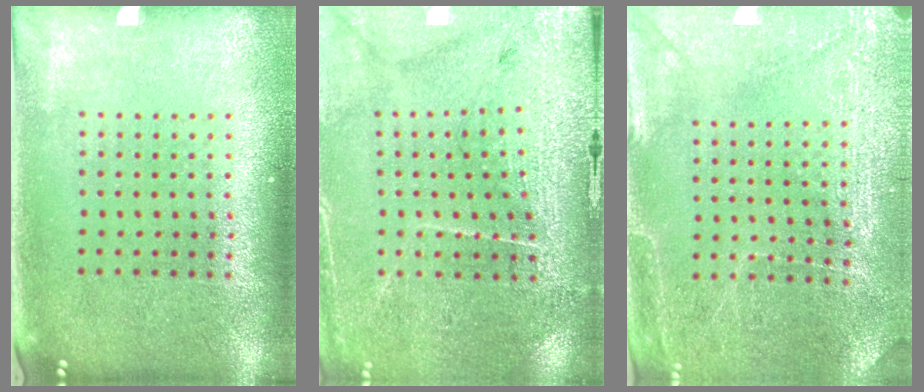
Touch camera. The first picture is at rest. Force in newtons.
{"total": 3.1, "press": 3.1, "slide": 0.1}
{"total": 2.9, "press": 2.8, "slide": 0.3}